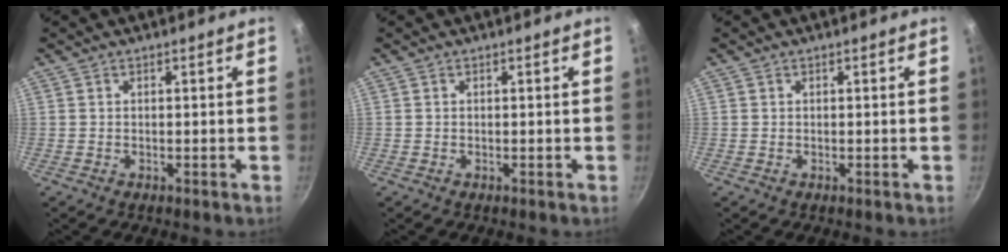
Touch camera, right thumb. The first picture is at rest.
{"total": 0.0}
{"total": 0.0}